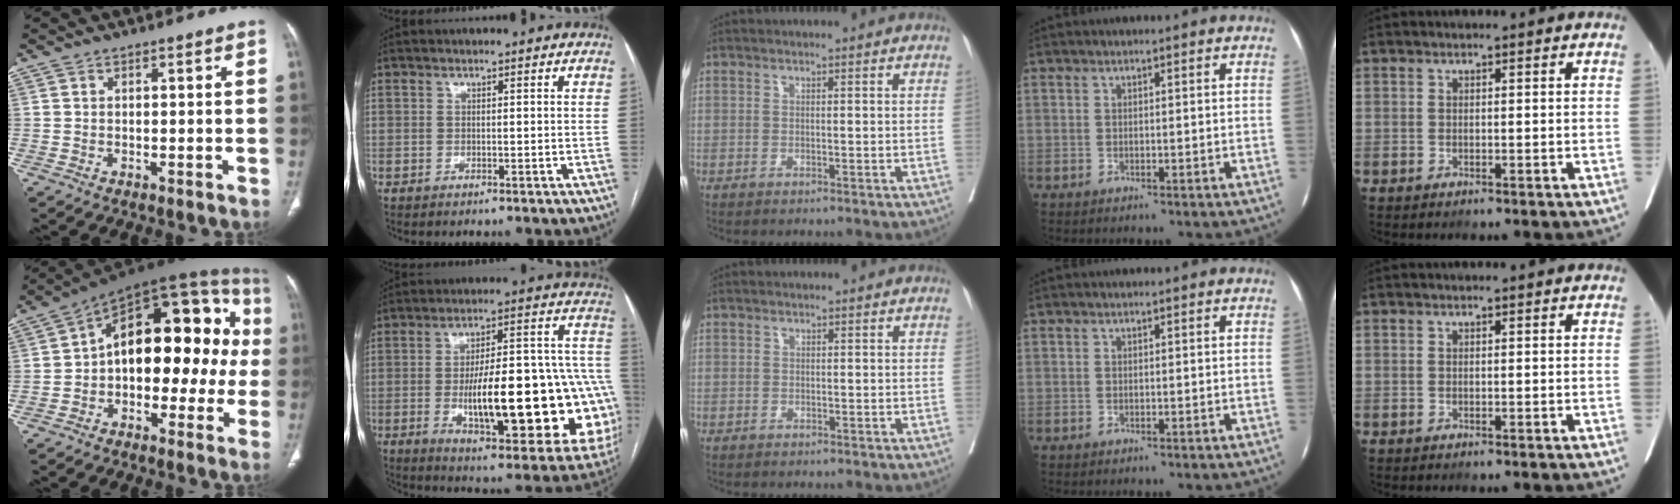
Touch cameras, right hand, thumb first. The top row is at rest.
{"thumb": {"total": 23.1, "force": [0.0, 12.9, 19.1], "torque": [-0.230, 0.058, -0.014]}, "index": {"total": 29.3, "force": [-5.2, 7.7, 27.8], "torque": [-0.312, 0.019, -0.055]}, "middle": {"total": 0.6, "force": [-0.2, 0.6, -0.1], "torque": [0.006, 0.007, -0.008]}}